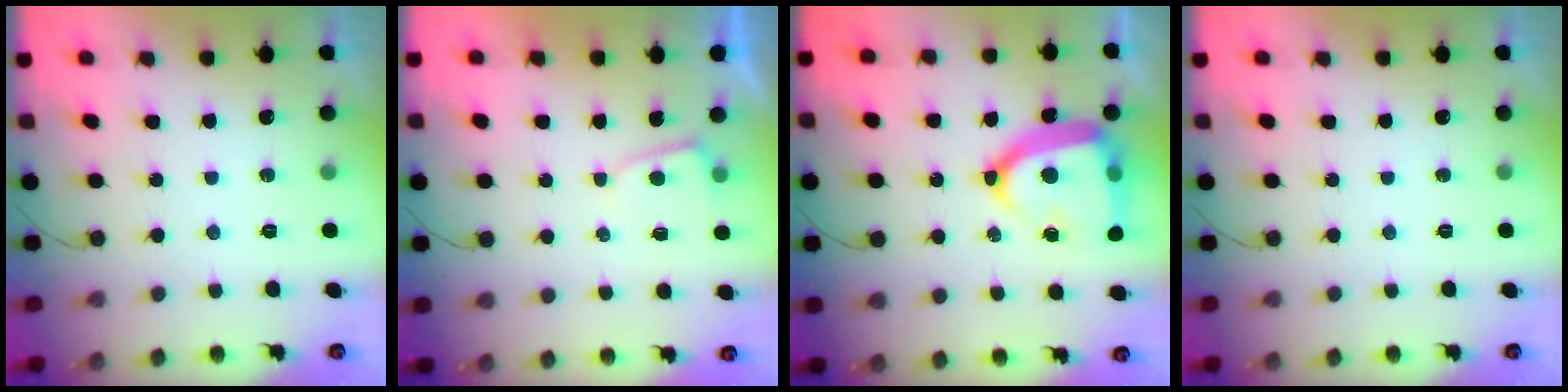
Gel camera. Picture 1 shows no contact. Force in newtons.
{"total": 2.3, "press": 2.2, "slide": 0.3}
{"total": 18.8, "press": 18.8, "slide": 1.5}
{"total": 0.0}